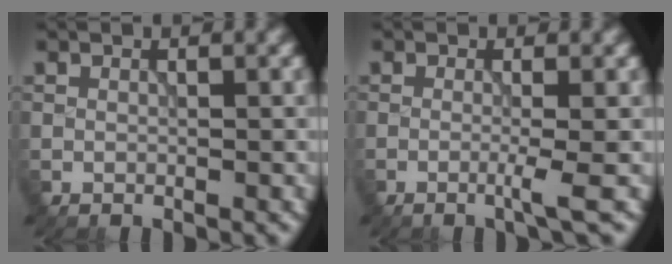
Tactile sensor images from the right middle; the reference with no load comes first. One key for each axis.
{"total": 2.1, "fx": -0.4, "fy": 0.3, "fz": 2.0, "tx": -0.033, "ty": -0.003, "tz": -0.016}